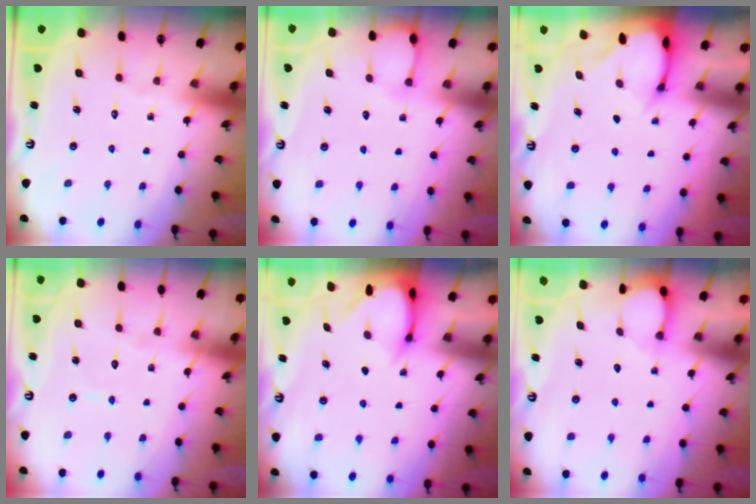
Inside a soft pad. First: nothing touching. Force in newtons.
{"total": 3.6, "press": 3.6, "slide": 0.4}
{"total": 2.3, "press": 2.3, "slide": 0.1}
{"total": 4.6, "press": 4.6, "slide": 0.3}
{"total": 3.5, "press": 3.5, "slide": 0.3}
{"total": 2.3, "press": 2.3, "slide": 0.3}